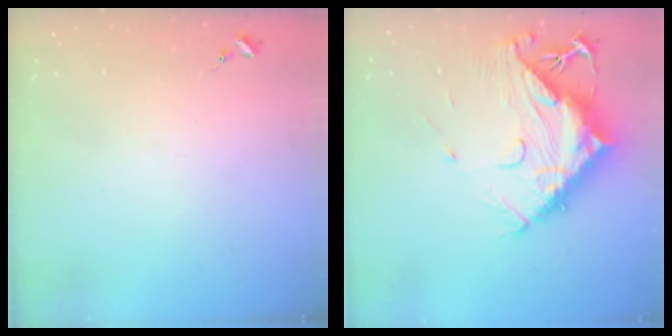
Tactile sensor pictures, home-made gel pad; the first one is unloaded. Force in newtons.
{"total": 16.4, "press": 16.3, "slide": 1.5}